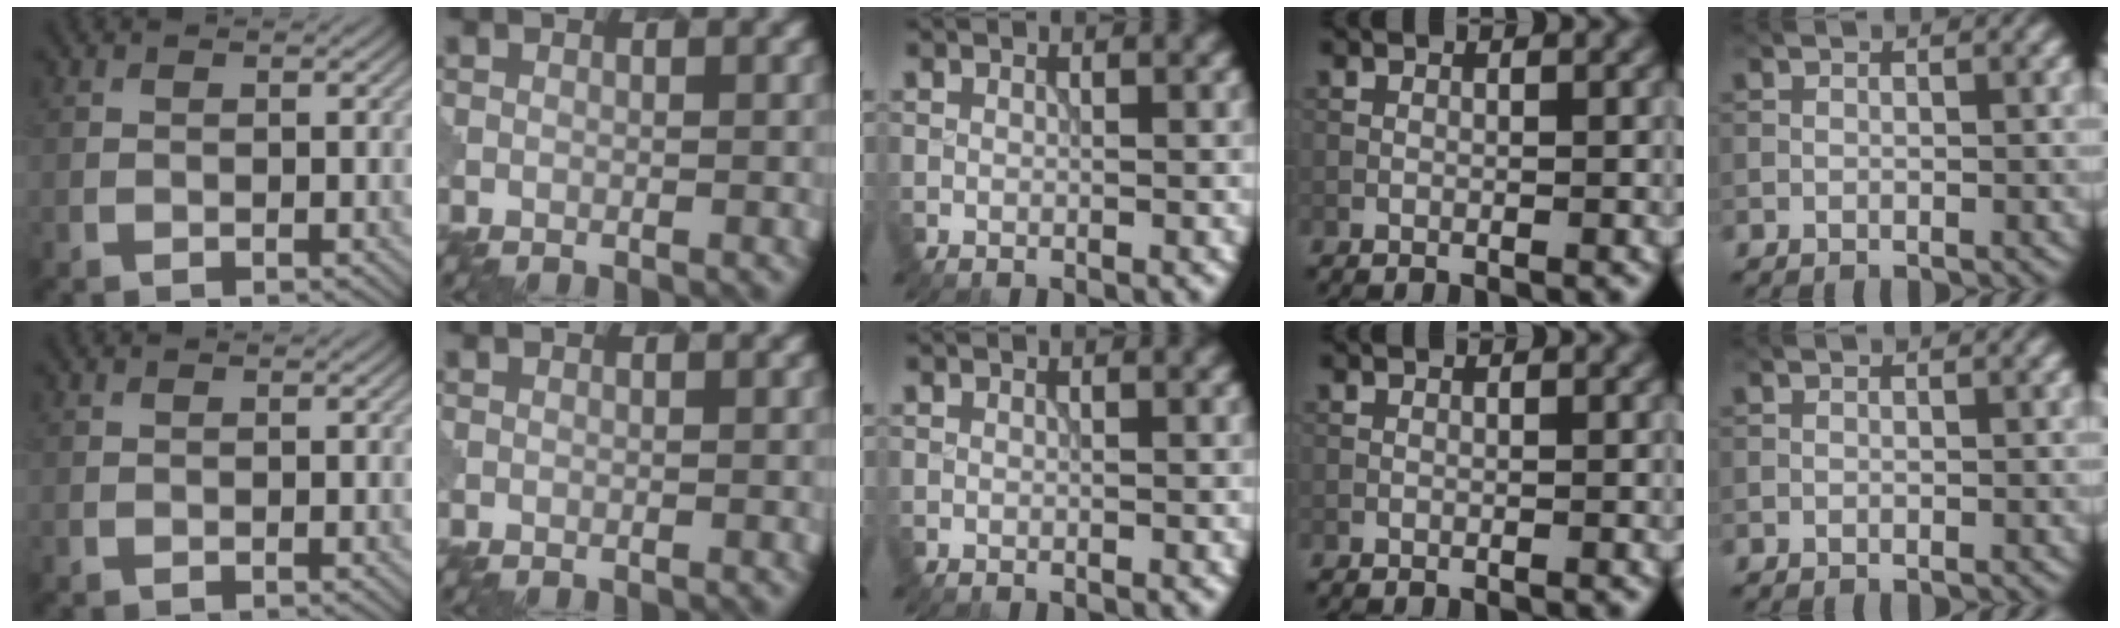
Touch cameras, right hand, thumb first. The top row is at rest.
{}